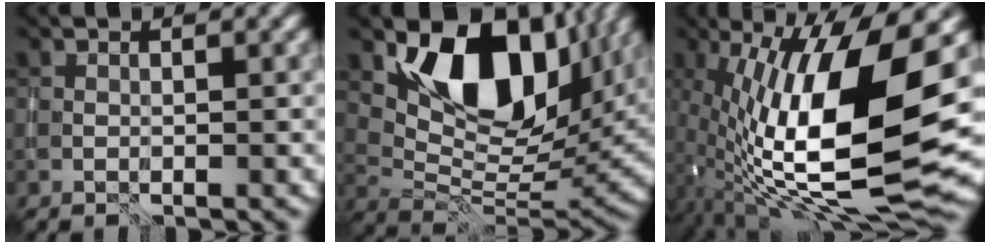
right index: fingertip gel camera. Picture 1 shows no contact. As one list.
[{"total": 11.7, "force": [5.4, 7.0, 7.7], "torque": [-0.115, -0.015, 0.110]}, {"total": 16.1, "force": [0.5, 5.8, 15.1], "torque": [-0.281, -0.004, 0.010]}]